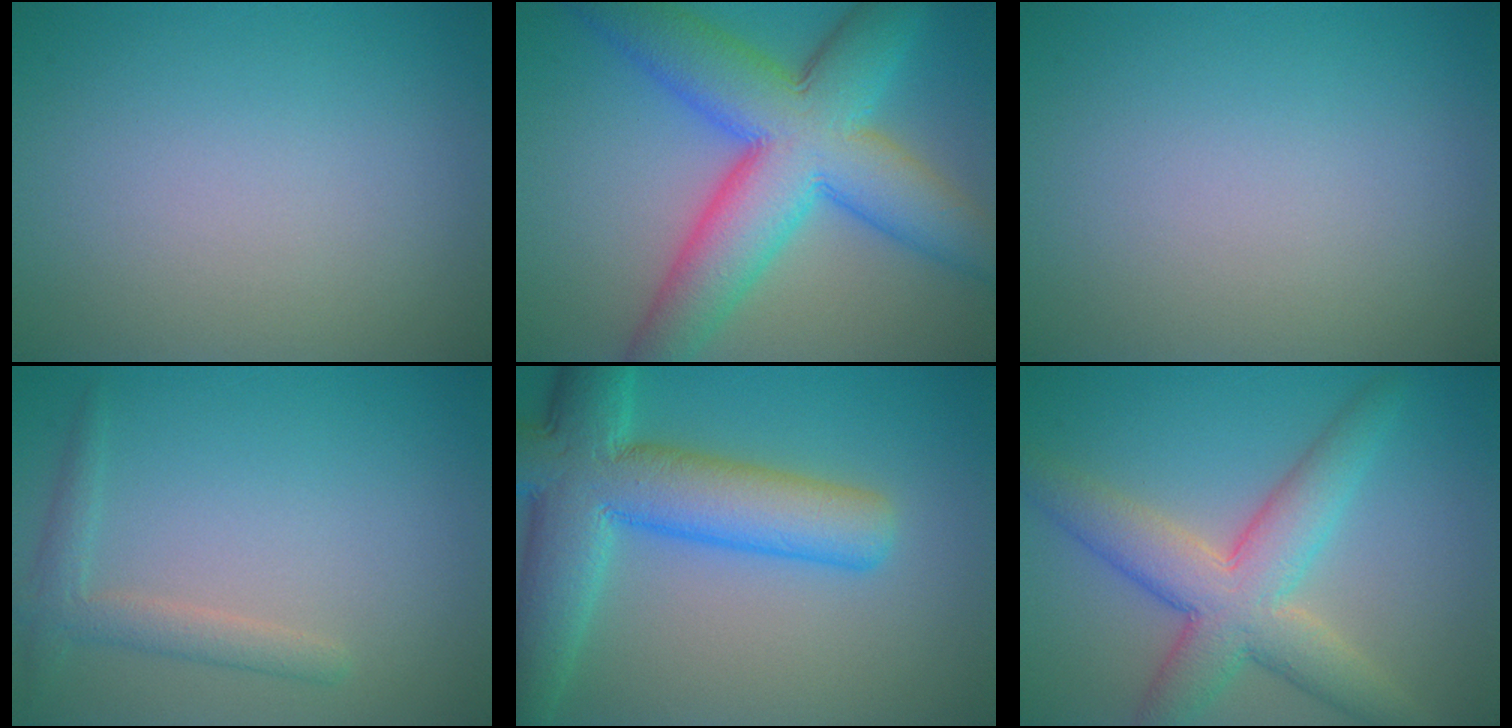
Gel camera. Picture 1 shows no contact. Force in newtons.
{"total": 11.9, "press": 11.9, "slide": 0.3}
{"total": 0.0}
{"total": 2.3, "press": 2.2, "slide": 0.2}
{"total": 9.9, "press": 9.9, "slide": 0.4}
{"total": 6.9, "press": 6.9, "slide": 0.1}